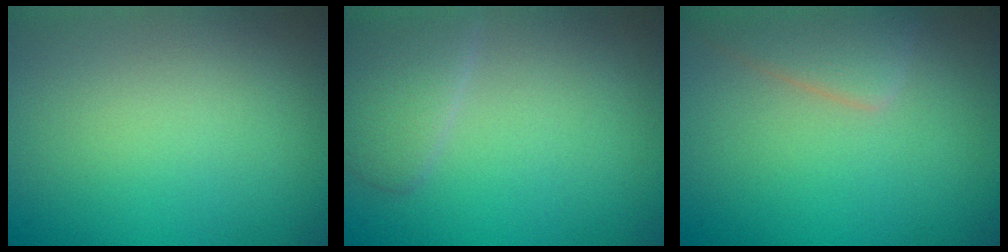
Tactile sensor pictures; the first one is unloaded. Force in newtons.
{"total": 2.6, "press": 2.6, "slide": 0.2}
{"total": 2.8, "press": 2.8, "slide": 0.3}